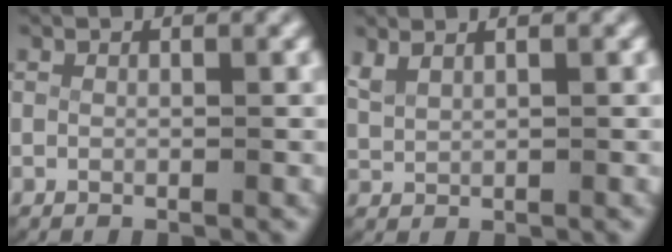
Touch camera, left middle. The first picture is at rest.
{"total": 1.9, "force": [1.3, 1.0, 1.0], "torque": [-0.031, 0.000, 0.034]}